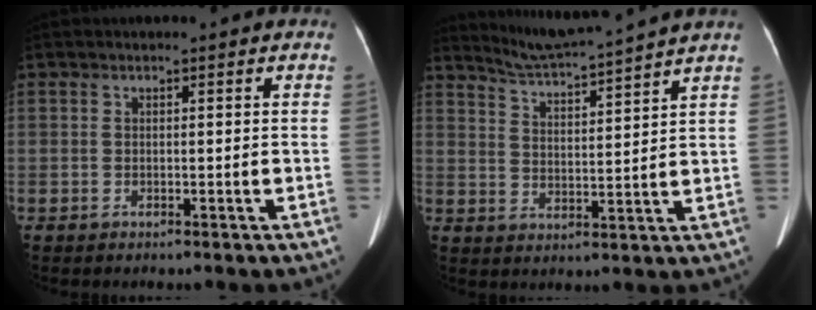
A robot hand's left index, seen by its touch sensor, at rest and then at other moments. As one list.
[{"total": 10.2, "force": [9.6, -1.7, 3.2], "torque": [-0.067, 0.004, 0.156]}]